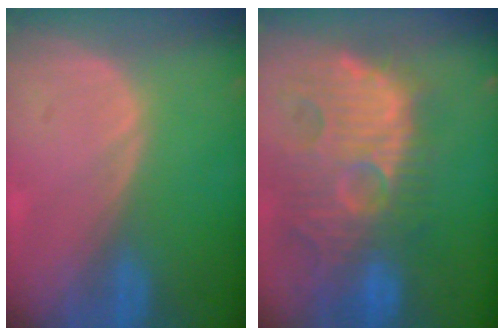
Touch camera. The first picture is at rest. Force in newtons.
{"total": 14.2, "press": 12.5, "slide": 6.8}